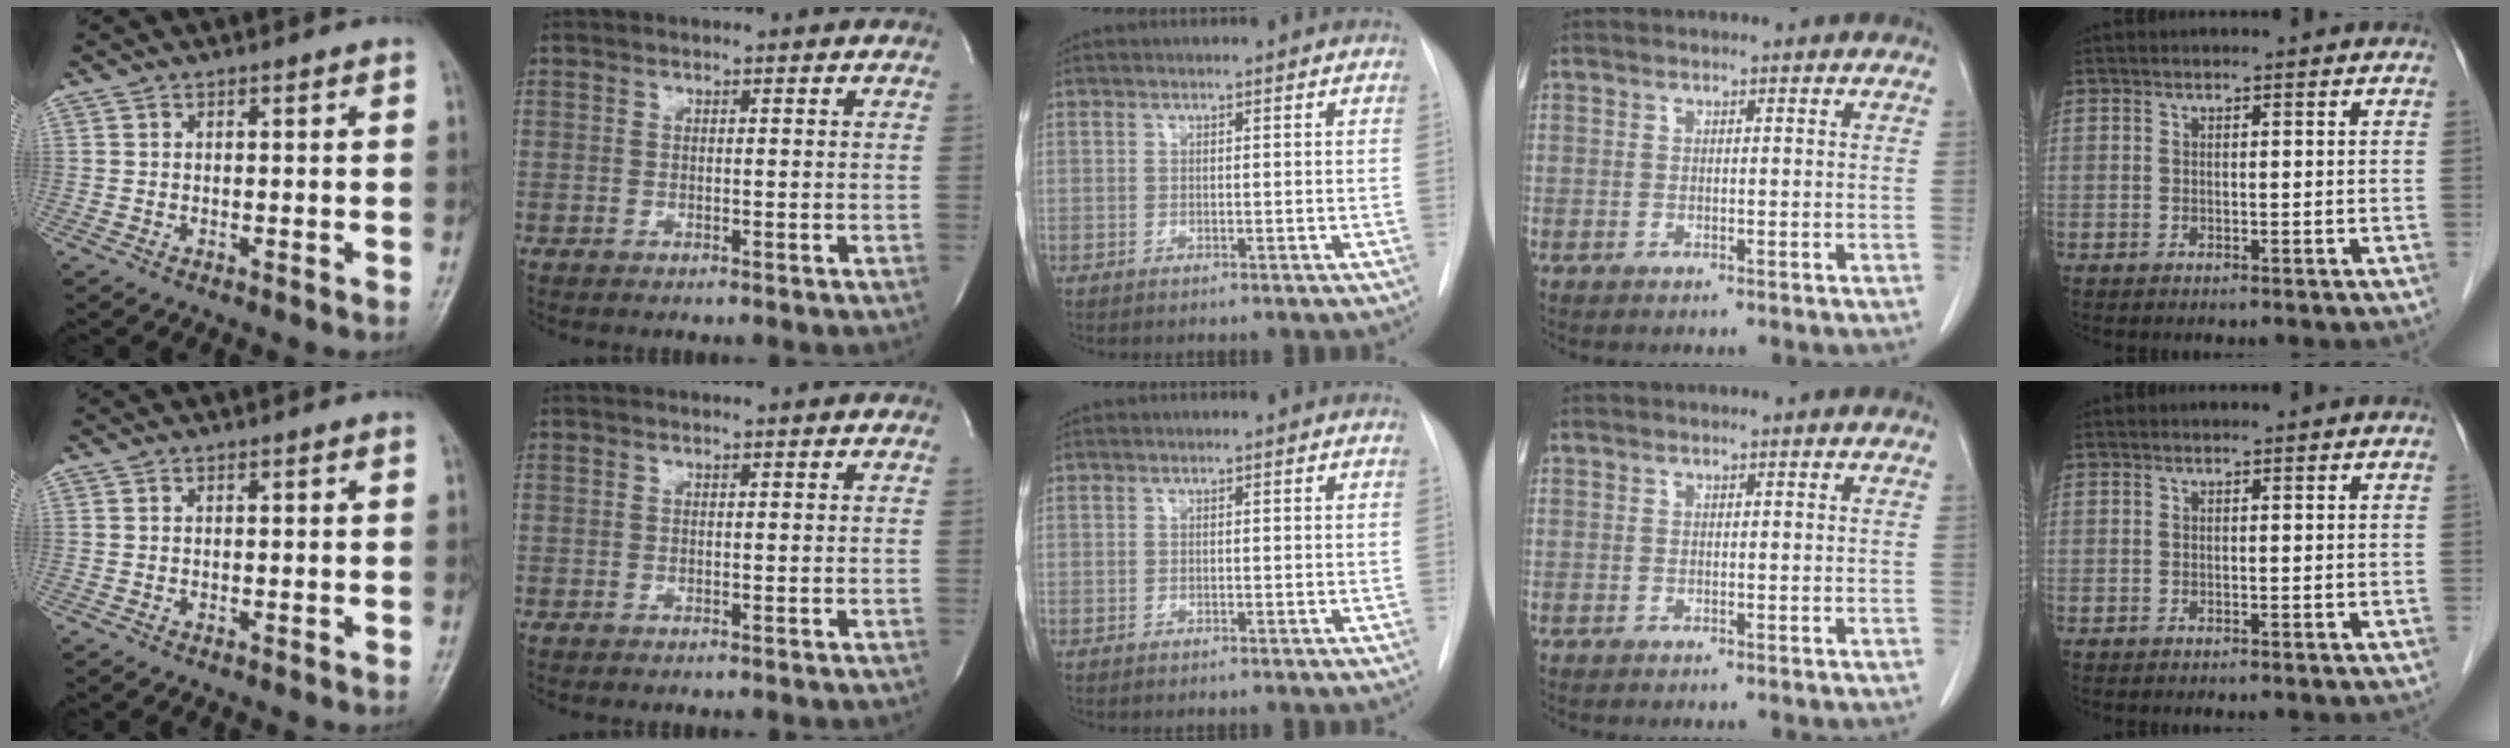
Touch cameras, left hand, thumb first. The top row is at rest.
{}